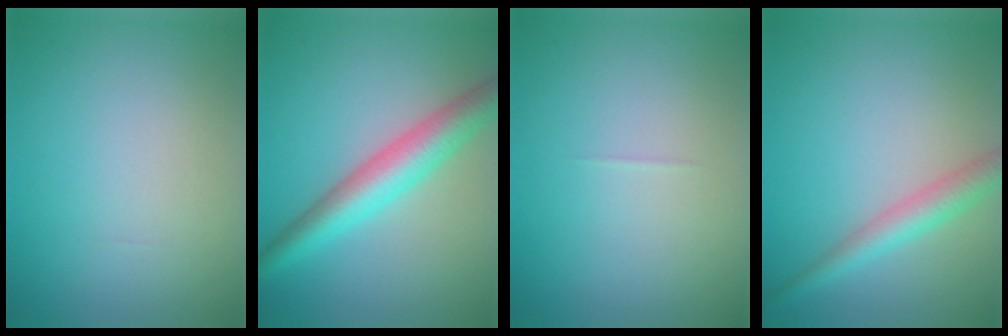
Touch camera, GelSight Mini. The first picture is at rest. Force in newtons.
{"total": 5.3, "press": 5.3, "slide": 0.0}
{"total": 0.0}
{"total": 2.9, "press": 2.9, "slide": 0.1}